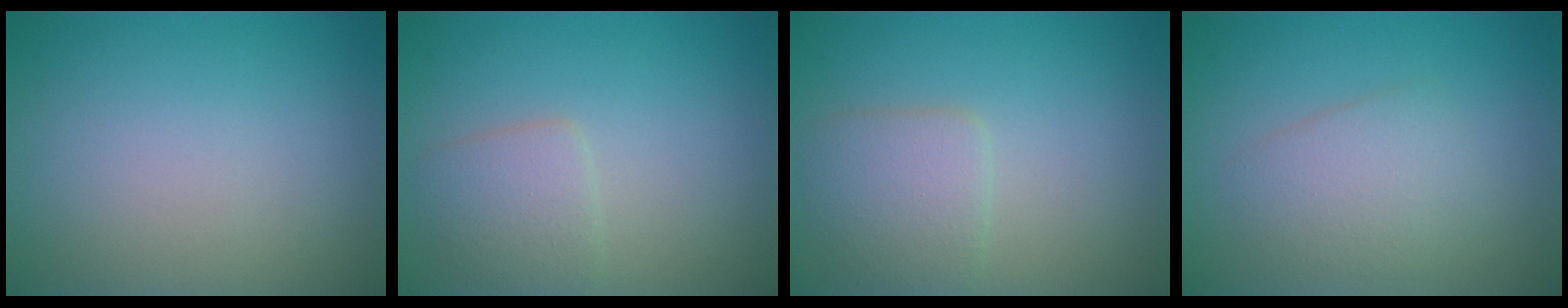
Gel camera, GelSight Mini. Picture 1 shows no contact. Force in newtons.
{"total": 2.5, "press": 2.5, "slide": 0.1}
{"total": 3.1, "press": 3.1, "slide": 0.1}
{"total": 3.0, "press": 3.0, "slide": 0.1}